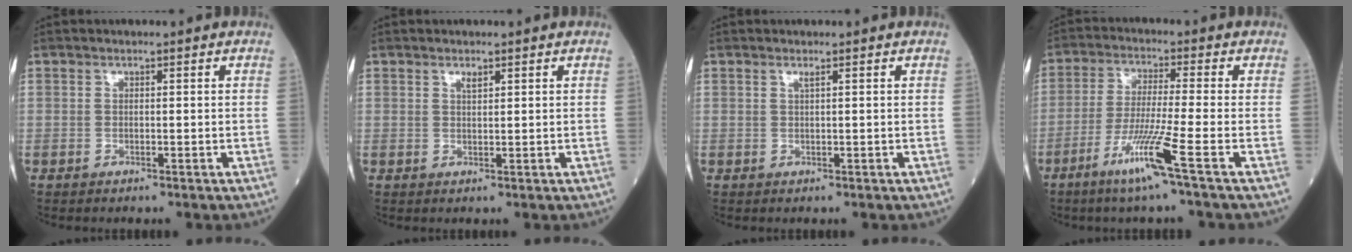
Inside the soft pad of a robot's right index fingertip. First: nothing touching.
{"total": 1.0, "force": [0.7, 0.2, 0.7], "torque": [-0.015, -0.002, 0.014]}
{"total": 0.6, "force": [0.4, -0.1, 0.5], "torque": [-0.015, -0.004, 0.009]}
{"total": 8.7, "force": [-4.6, -1.7, 7.2], "torque": [-0.140, -0.025, -0.095]}